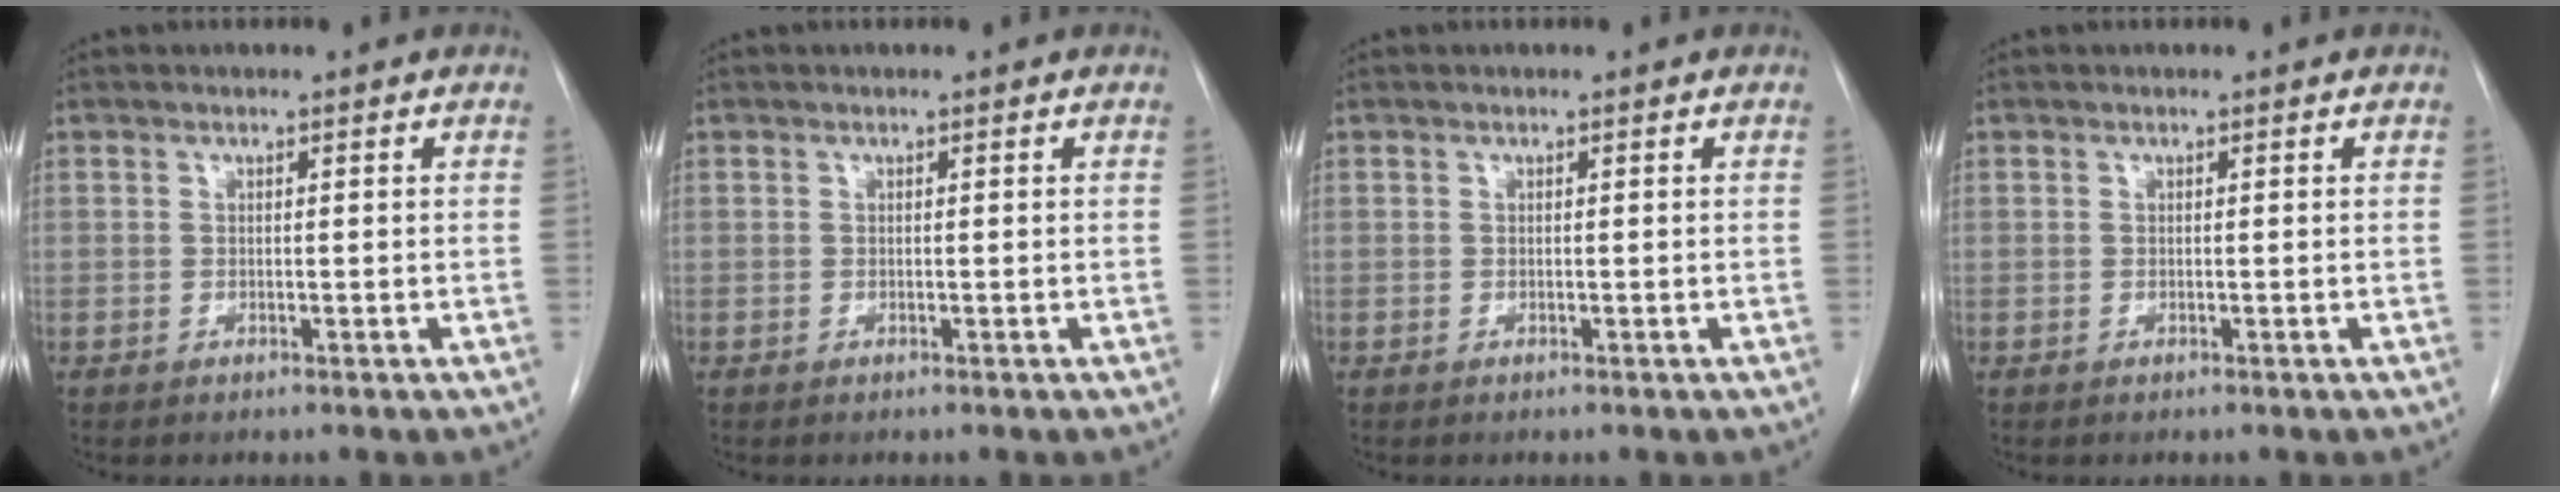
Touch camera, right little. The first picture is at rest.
{"total": 0.0}
{"total": 0.0}
{"total": 0.0}